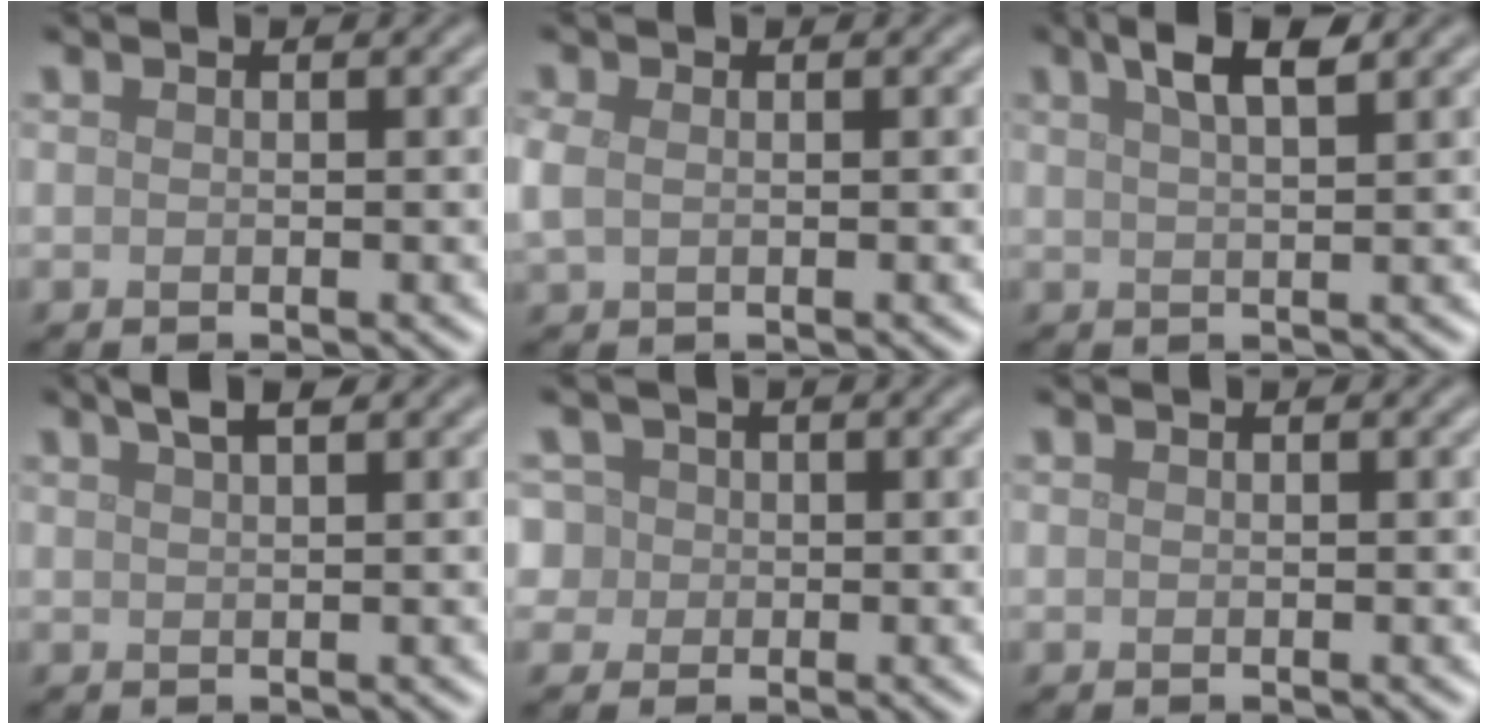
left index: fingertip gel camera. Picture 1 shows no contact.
{"total": 1.6, "force": [0.1, 1.2, 1.0], "torque": [-0.027, 0.000, 0.003]}
{"total": 3.9, "force": [2.5, 1.0, 2.8], "torque": [-0.038, 0.014, 0.035]}
{"total": 2.1, "force": [1.5, 0.5, 1.5], "torque": [-0.013, 0.006, 0.020]}
{"total": 5.2, "force": [1.5, 4.6, 1.9], "torque": [-0.030, 0.037, -0.003]}
{"total": 0.0}